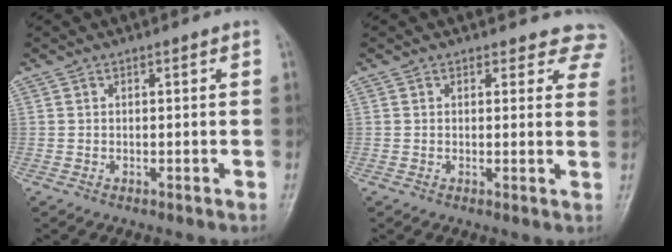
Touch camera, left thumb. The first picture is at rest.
{"total": 6.8, "force": [6.1, 3.1, 0.2], "torque": [0.053, -0.024, 0.034]}